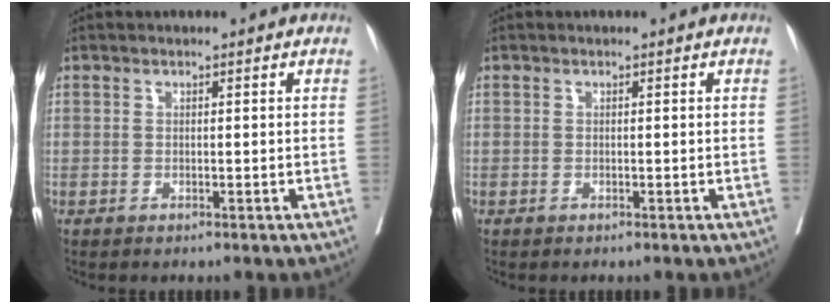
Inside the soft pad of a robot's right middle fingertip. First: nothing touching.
{"total": 0.0}